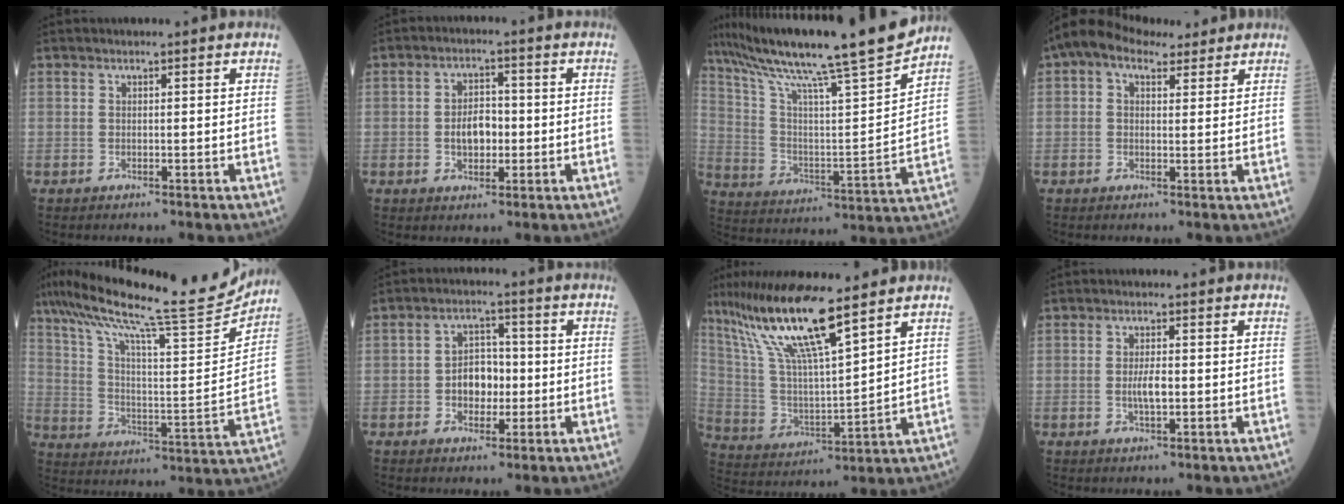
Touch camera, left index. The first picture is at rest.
{"total": 4.8, "force": [-0.7, 2.9, 3.8], "torque": [-0.070, 0.011, -0.012]}
{"total": 22.4, "force": [18.9, -0.9, 11.9], "torque": [-0.207, -0.023, 0.300]}
{"total": 7.0, "force": [4.7, 3.6, 3.7], "torque": [-0.076, 0.043, 0.083]}
{"total": 24.1, "force": [21.0, 0.9, 11.9], "torque": [-0.214, -0.020, 0.315]}
{"total": 5.7, "force": [-0.9, 3.8, 4.1], "torque": [-0.071, 0.016, -0.014]}
{"total": 15.2, "force": [11.0, 0.7, 10.4], "torque": [-0.209, 0.005, 0.213]}
{"total": 3.1, "force": [-0.4, 0.8, 2.9], "torque": [-0.061, -0.001, -0.006]}